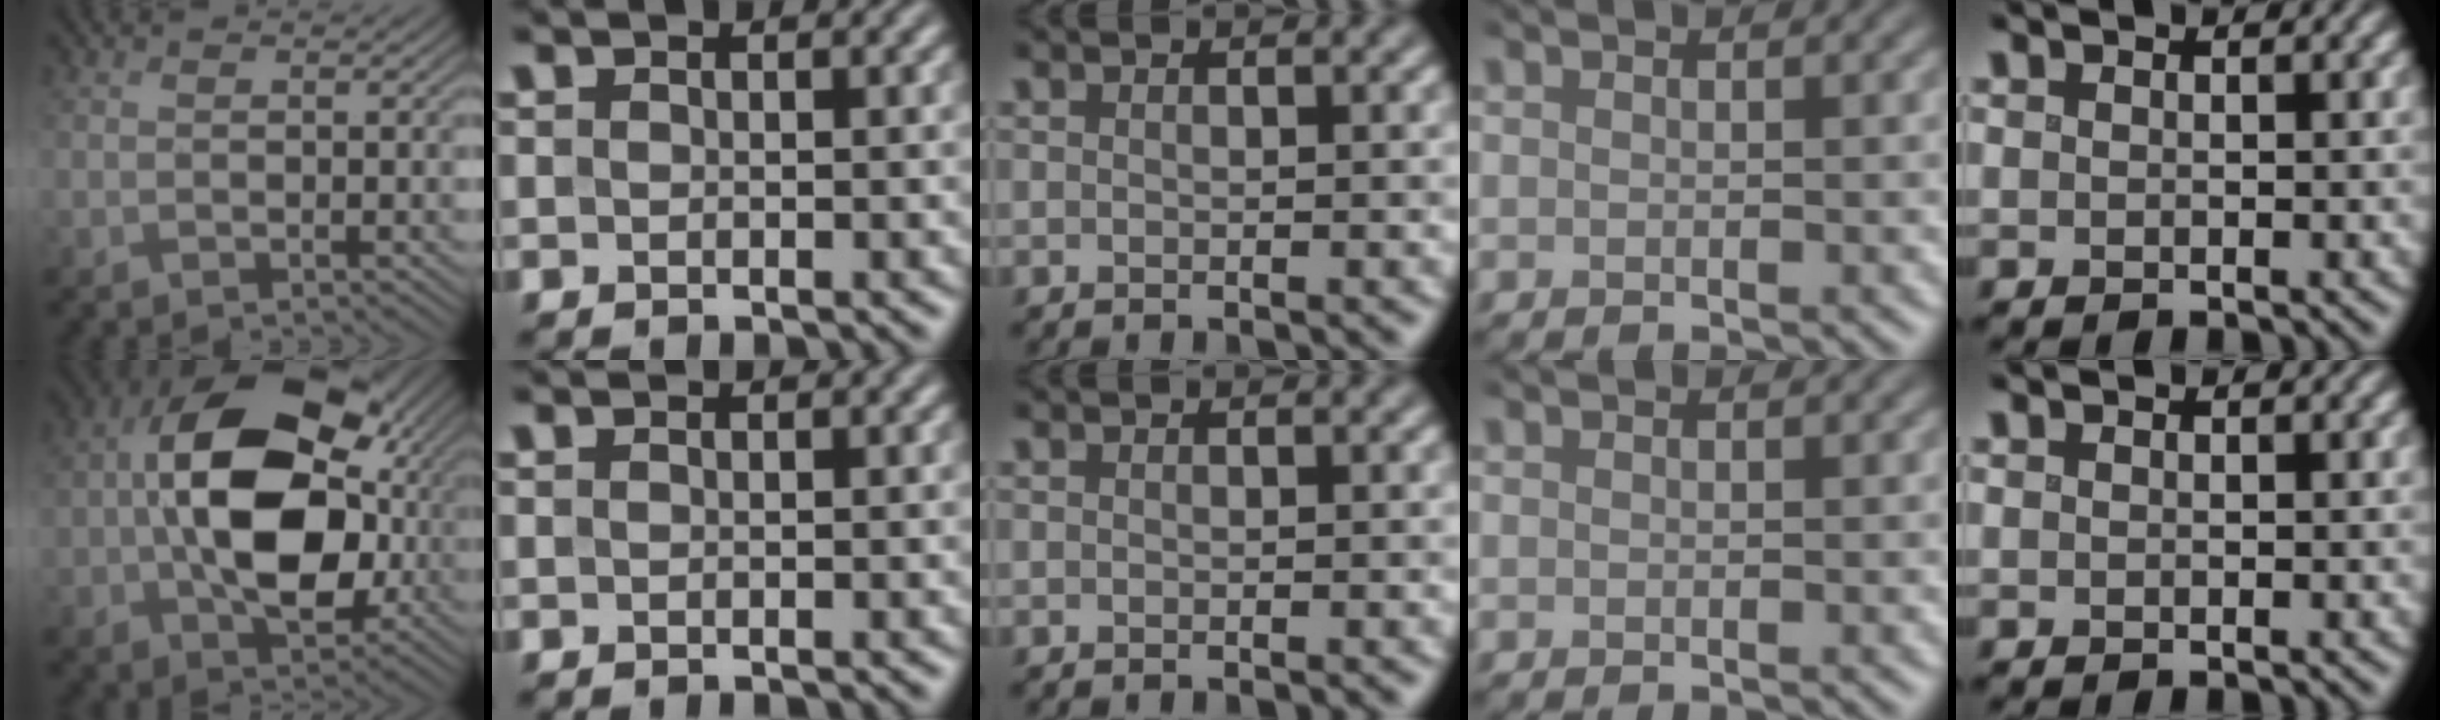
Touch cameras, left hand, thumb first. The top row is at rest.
{"thumb": {"total": 16.3, "force": [-0.4, 10.6, 12.3], "torque": [-0.211, 0.006, -0.011]}}